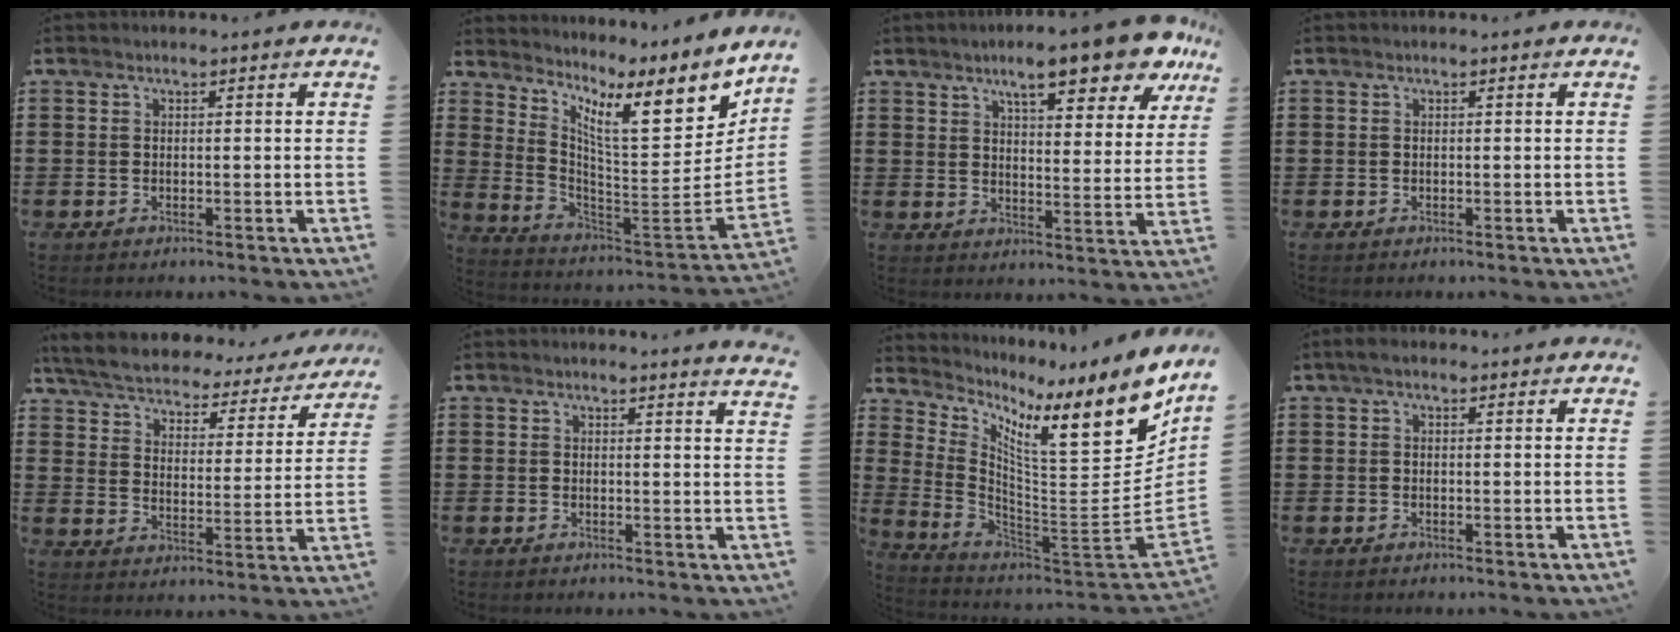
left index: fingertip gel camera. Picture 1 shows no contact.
{"total": 11.3, "force": [6.8, 3.0, 8.6], "torque": [-0.144, -0.064, 0.102]}
{"total": 10.9, "force": [8.2, 2.0, 6.9], "torque": [-0.107, -0.030, 0.132]}
{"total": 0.0}
{"total": 4.6, "force": [4.4, 0.4, 1.0], "torque": [-0.045, -0.032, 0.070]}
{"total": 1.8, "force": [1.7, -0.3, 0.5], "torque": [-0.013, -0.003, 0.032]}
{"total": 12.5, "force": [5.5, 3.7, 10.6], "torque": [-0.182, -0.047, 0.077]}
{"total": 1.3, "force": [0.5, 0.6, 1.0], "torque": [-0.020, 0.006, 0.008]}